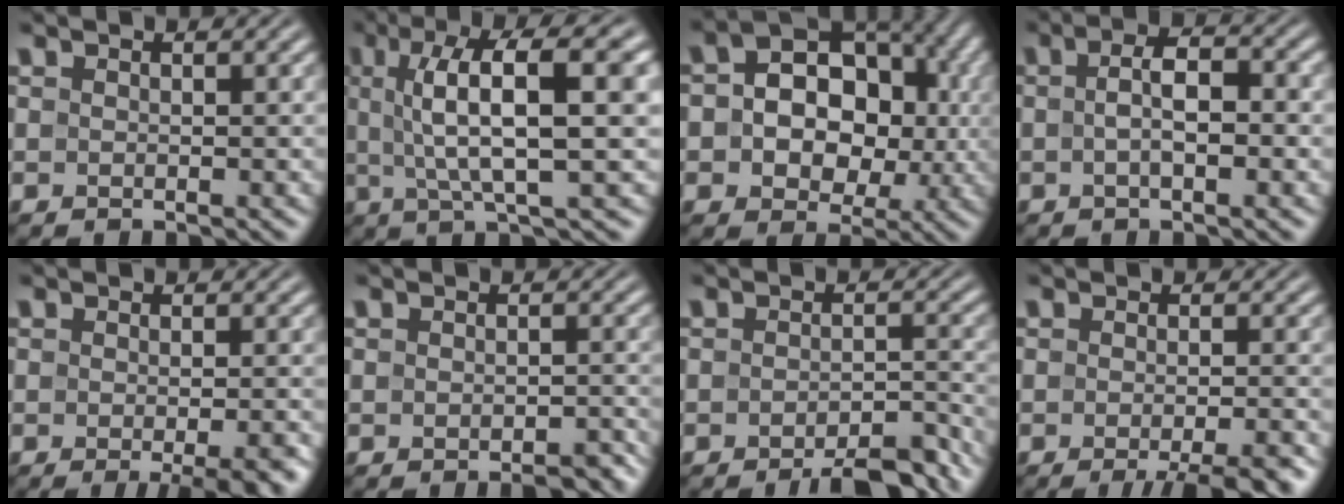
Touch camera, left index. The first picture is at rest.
{"total": 10.2, "force": [2.5, 2.7, 9.5], "torque": [-0.145, 0.014, 0.041]}
{"total": 11.1, "force": [0.6, 8.2, 7.6], "torque": [-0.087, 0.012, 0.001]}
{"total": 4.1, "force": [-0.1, 1.5, 3.8], "torque": [-0.068, 0.005, -0.004]}
{"total": 4.4, "force": [-1.8, 1.1, 3.8], "torque": [-0.037, -0.003, -0.020]}
{"total": 2.1, "force": [-1.5, 0.7, 1.2], "torque": [-0.012, 0.004, -0.016]}
{"total": 4.7, "force": [-3.7, 1.1, 2.7], "torque": [-0.035, 0.005, -0.049]}
{"total": 4.7, "force": [-2.8, 0.8, 3.7], "torque": [-0.037, -0.001, -0.040]}